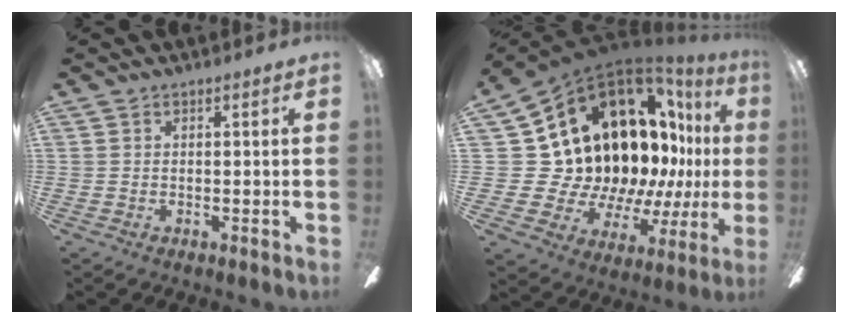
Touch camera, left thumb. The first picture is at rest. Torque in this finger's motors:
{"motor_torque": [-0.21, 2.40, 1.39, -1.29, 0.13]}